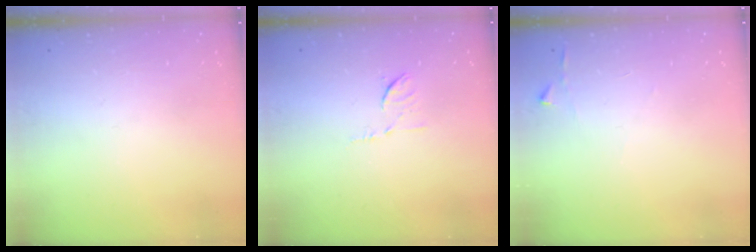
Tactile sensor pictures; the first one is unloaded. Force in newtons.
{"total": 6.1, "press": 6.1, "slide": 0.7}
{"total": 2.9, "press": 2.9, "slide": 0.3}